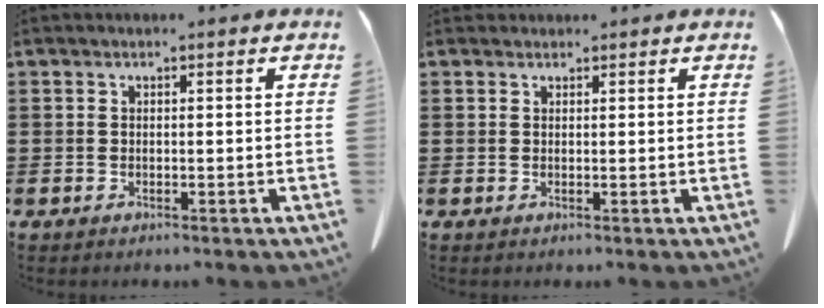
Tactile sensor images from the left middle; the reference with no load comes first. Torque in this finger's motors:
{"motor_torque": [0.12, -0.06, 0.00, -0.01]}